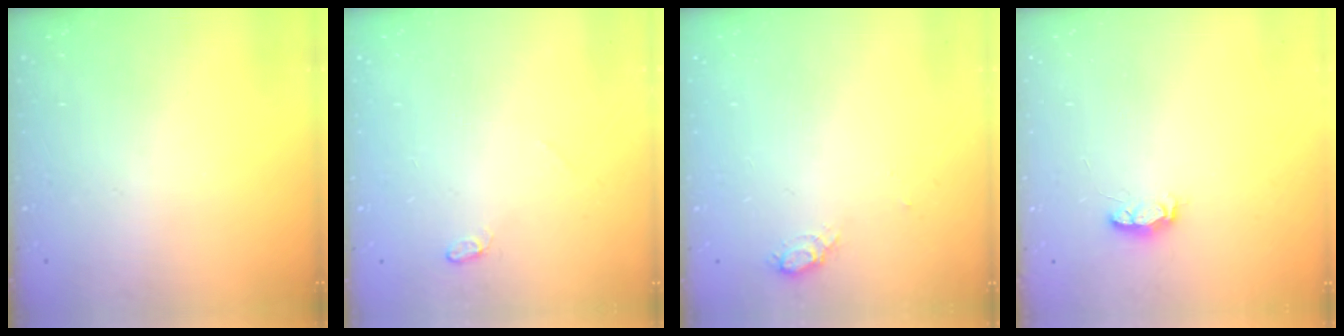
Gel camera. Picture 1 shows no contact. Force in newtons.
{"total": 4.4, "press": 4.4, "slide": 0.5}
{"total": 5.2, "press": 4.8, "slide": 1.9}
{"total": 4.1, "press": 4.0, "slide": 0.9}